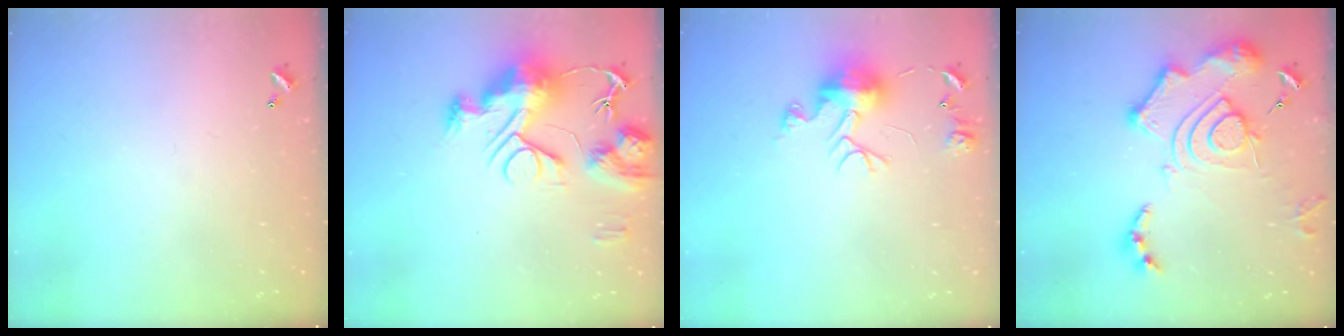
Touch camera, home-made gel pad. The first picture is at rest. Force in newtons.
{"total": 14.8, "press": 14.7, "slide": 1.3}
{"total": 11.6, "press": 11.6, "slide": 1.1}
{"total": 18.3, "press": 18.2, "slide": 1.7}